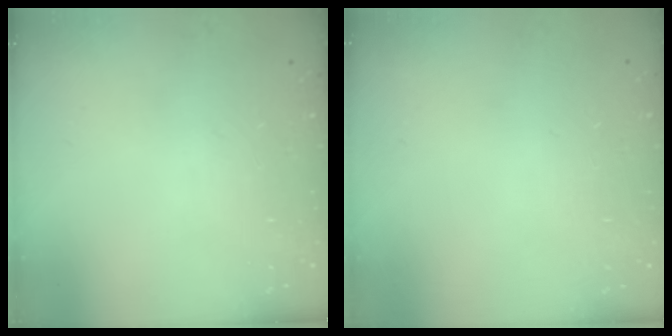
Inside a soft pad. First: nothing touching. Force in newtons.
{"total": 0.0}